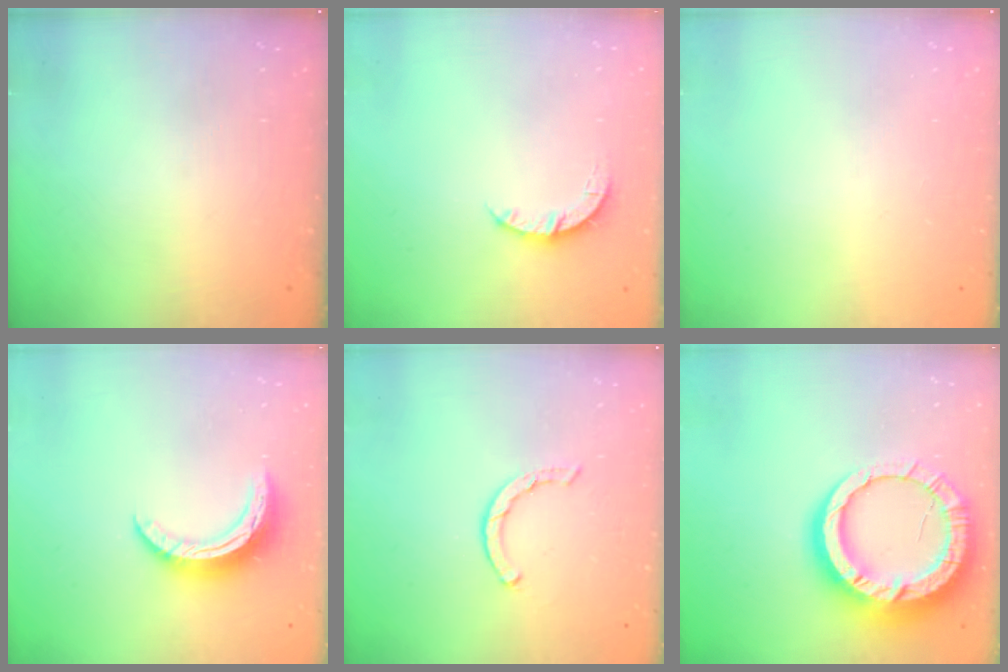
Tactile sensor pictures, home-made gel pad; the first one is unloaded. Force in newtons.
{"total": 3.5, "press": 3.5, "slide": 0.4}
{"total": 0.0}
{"total": 10.4, "press": 10.3, "slide": 0.5}
{"total": 2.0, "press": 2.0, "slide": 0.2}
{"total": 19.3, "press": 19.2, "slide": 1.9}